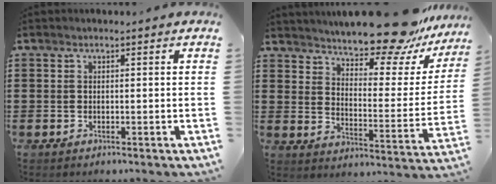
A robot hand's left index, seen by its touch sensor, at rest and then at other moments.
{"total": 12.7, "force": [11.6, 1.5, 4.9], "torque": [-0.081, -0.085, 0.197]}